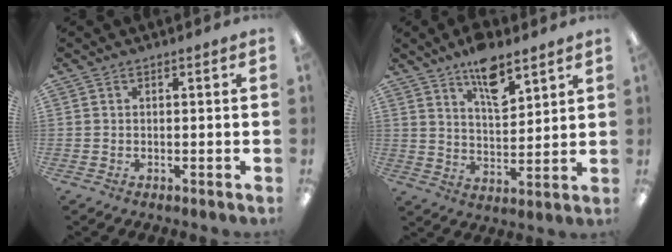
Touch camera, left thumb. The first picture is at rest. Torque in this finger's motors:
{"motor_torque": [1.26, 0.89, 0.79, -0.80, 0.24]}